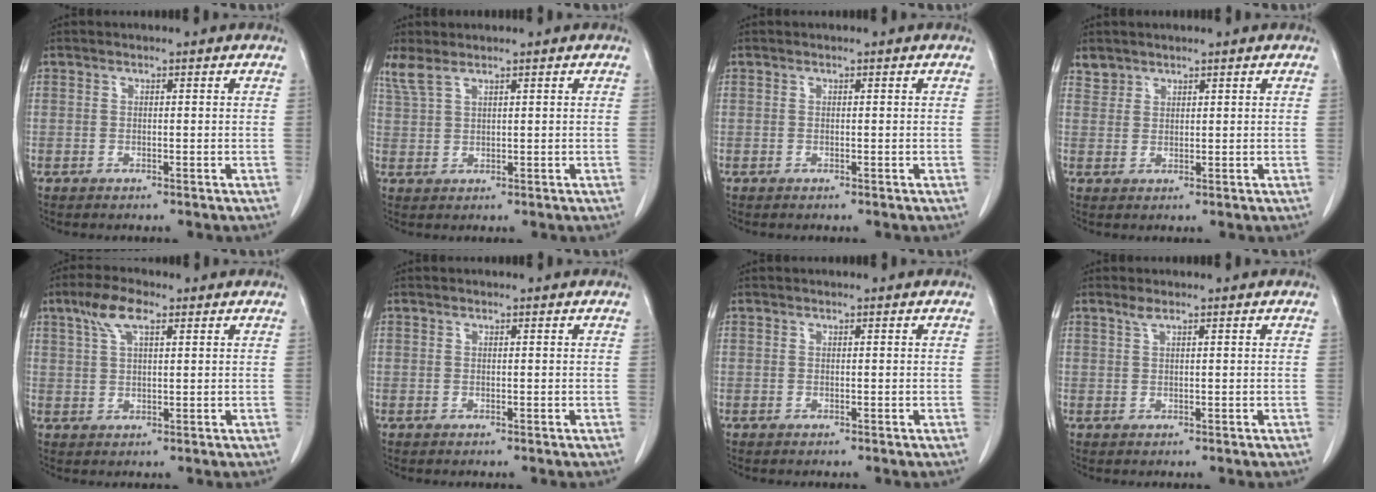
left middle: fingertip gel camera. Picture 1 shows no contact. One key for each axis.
{"total": 2.9, "fx": 2.4, "fy": 0.6, "fz": 1.6, "tx": -0.049, "ty": 0.013, "tz": 0.060}
{"total": 0.0}
{"total": 2.0, "fx": 1.7, "fy": 1.0, "fz": -0.2, "tx": 0.010, "ty": 0.006, "tz": 0.030}
{"total": 5.5, "fx": 3.0, "fy": 1.6, "fz": 4.3, "tx": -0.092, "ty": 0.014, "tz": 0.058}
{"total": 0.0}
{"total": 0.0}
{"total": 1.2, "fx": 0.9, "fy": 0.0, "fz": 0.8, "tx": -0.020, "ty": 0.004, "tz": 0.020}